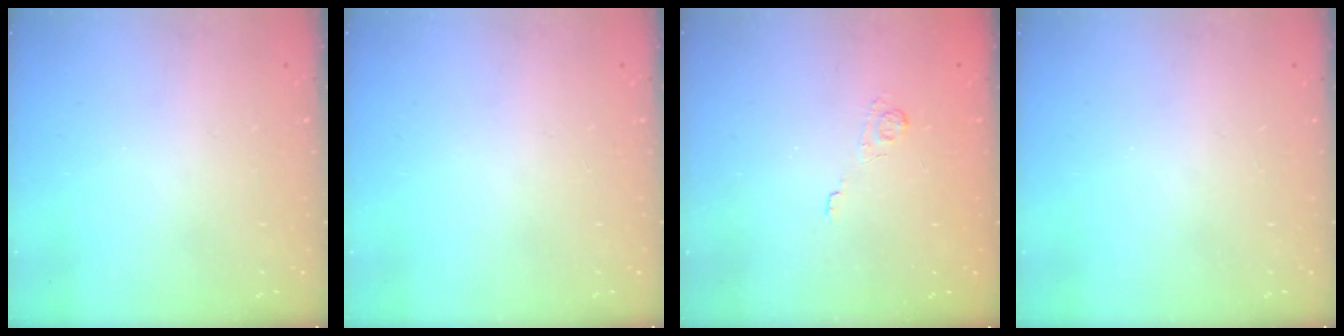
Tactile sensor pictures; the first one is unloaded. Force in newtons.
{"total": 0.0}
{"total": 1.9, "press": 1.3, "slide": 1.3}
{"total": 0.0}